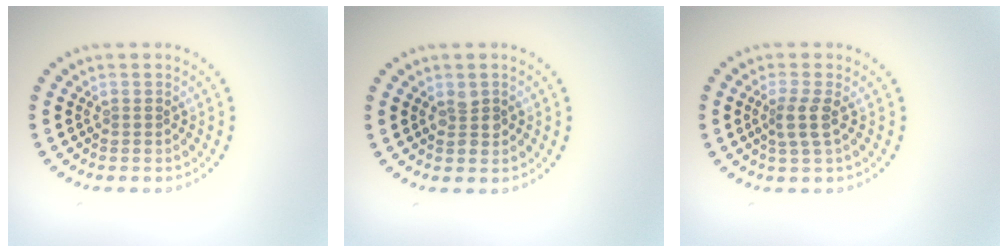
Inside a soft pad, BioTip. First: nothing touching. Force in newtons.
{"total": 1.2, "press": 1.2, "slide": 0.2}
{"total": 1.8, "press": 1.5, "slide": 1.1}